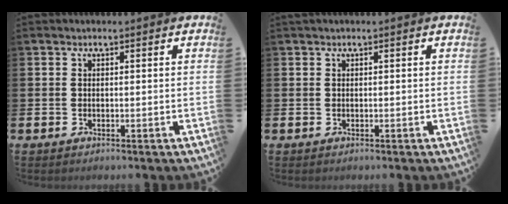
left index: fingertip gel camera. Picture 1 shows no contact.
{"total": 0.0}